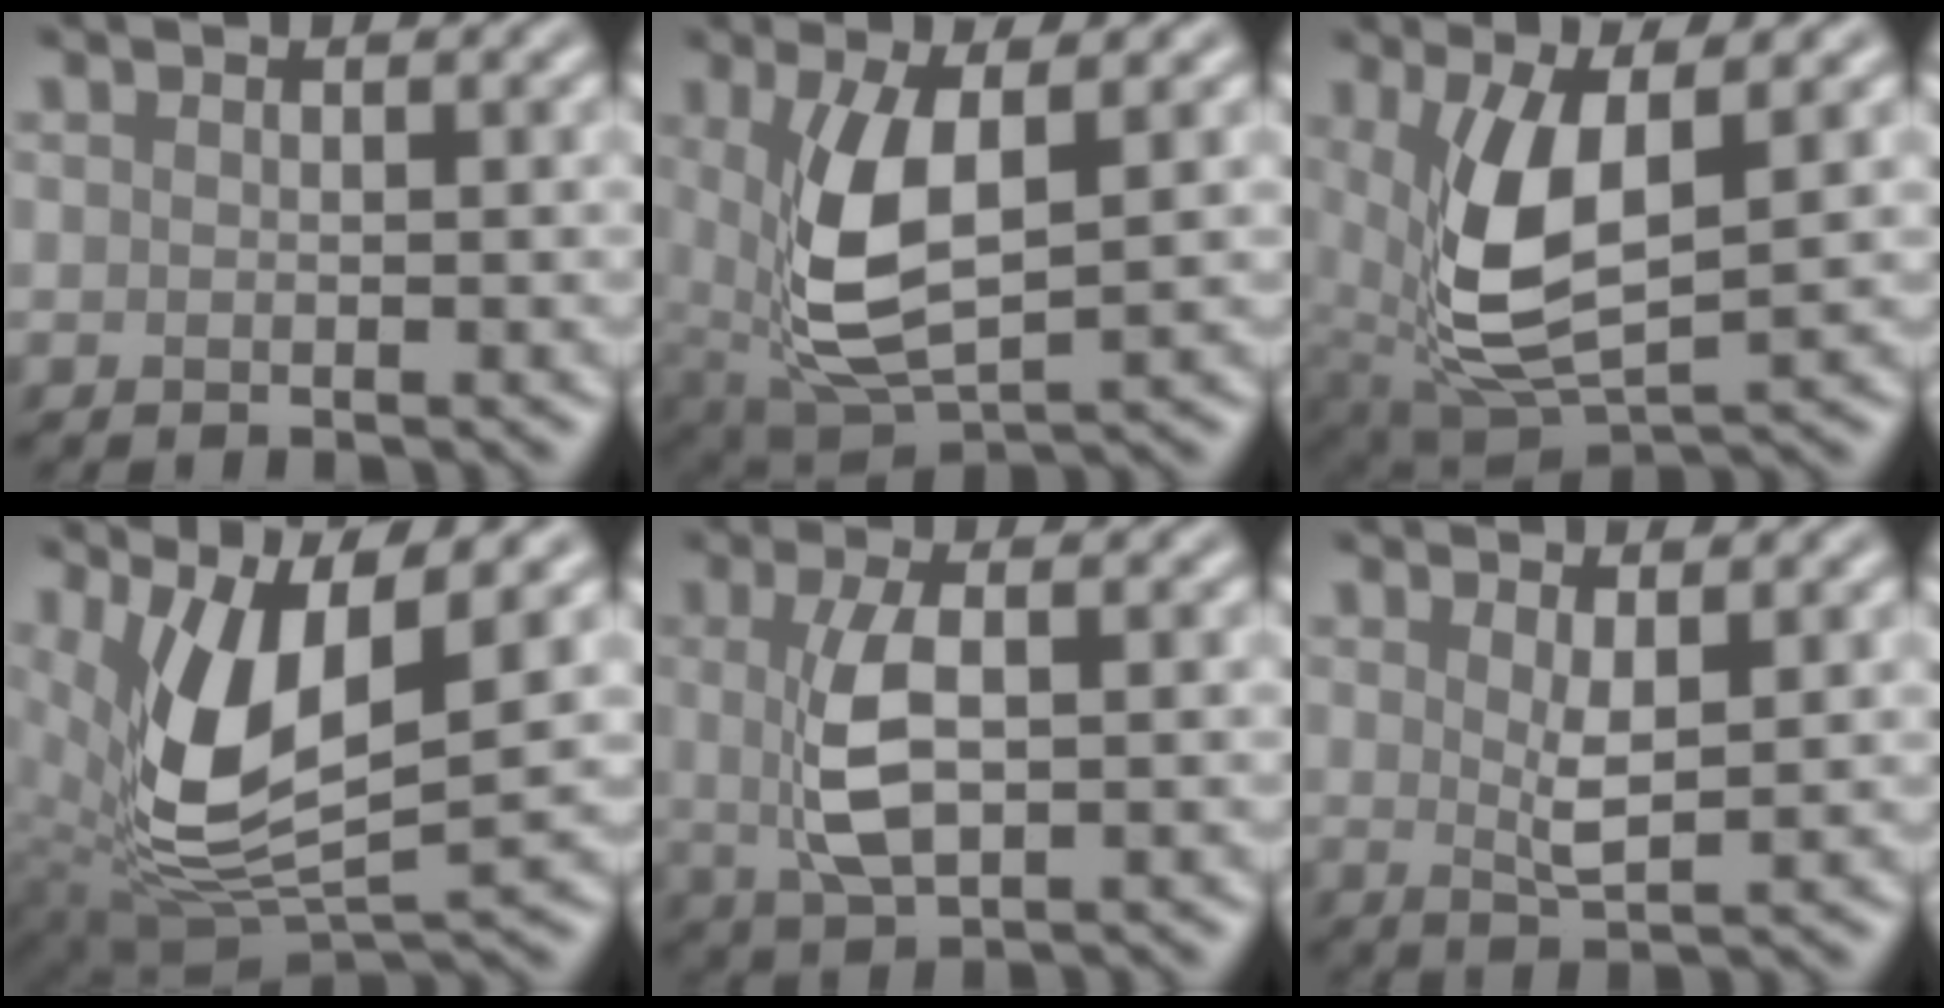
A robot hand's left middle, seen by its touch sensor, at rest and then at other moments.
{"total": 7.3, "force": [0.9, 3.2, 6.5], "torque": [-0.152, -0.015, 0.024]}
{"total": 8.3, "force": [1.2, 3.8, 7.2], "torque": [-0.170, -0.016, 0.031]}
{"total": 9.3, "force": [2.9, 3.8, 8.0], "torque": [-0.171, -0.013, 0.059]}
{"total": 4.0, "force": [0.2, 1.4, 3.8], "torque": [-0.088, -0.002, 0.010]}
{"total": 2.0, "force": [0.7, 0.3, 1.9], "torque": [-0.040, -0.010, 0.018]}